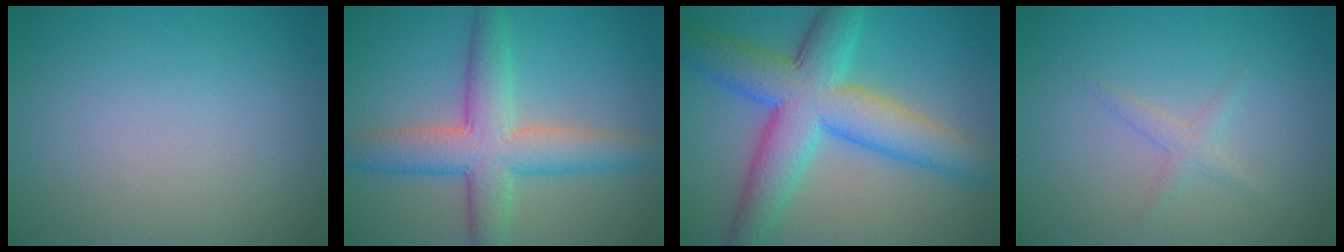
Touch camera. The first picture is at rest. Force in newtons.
{"total": 6.8, "press": 6.8, "slide": 0.1}
{"total": 9.7, "press": 9.7, "slide": 0.1}
{"total": 1.3, "press": 1.3, "slide": 0.1}